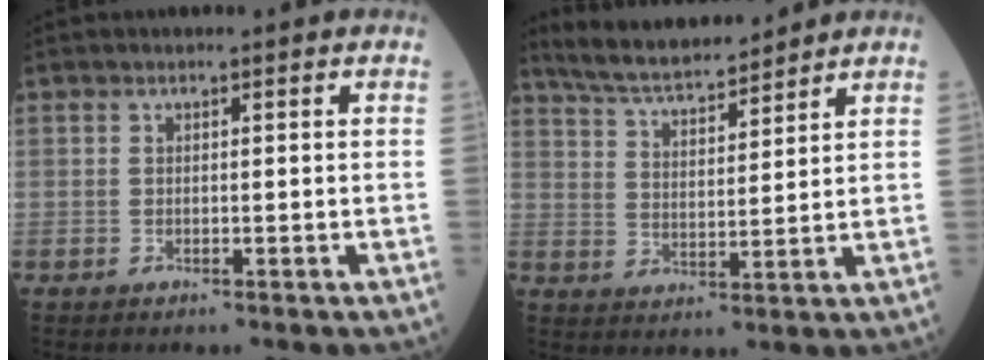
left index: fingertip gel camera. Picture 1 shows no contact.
{"total": 10.1, "force": [9.3, 1.3, 3.6], "torque": [-0.069, 0.016, 0.168]}